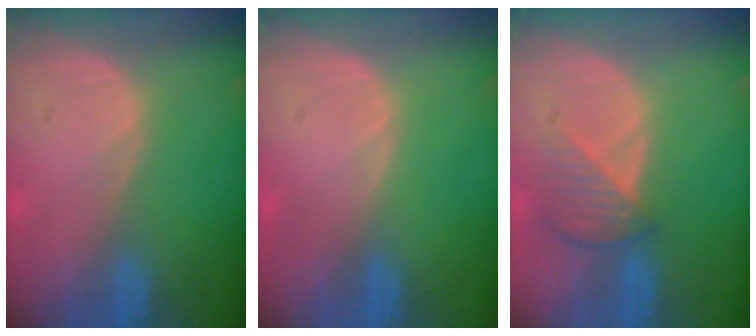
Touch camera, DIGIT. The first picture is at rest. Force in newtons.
{"total": 0.0}
{"total": 4.2, "press": 3.9, "slide": 1.6}